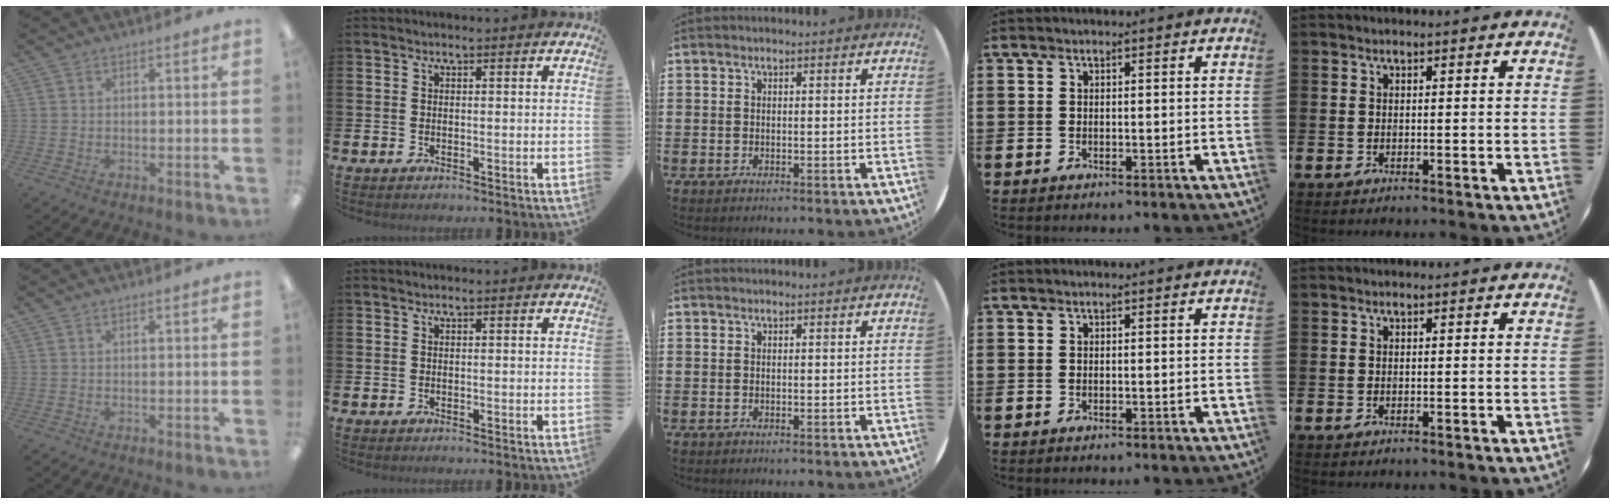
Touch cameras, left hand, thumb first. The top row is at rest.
{}